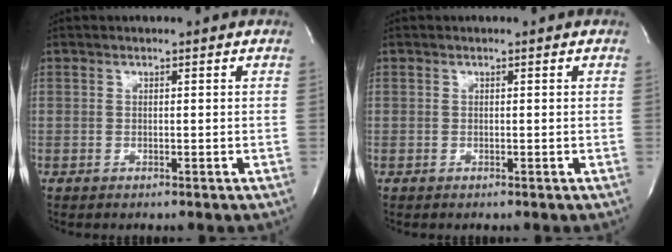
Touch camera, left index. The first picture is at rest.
{"total": 0.0}